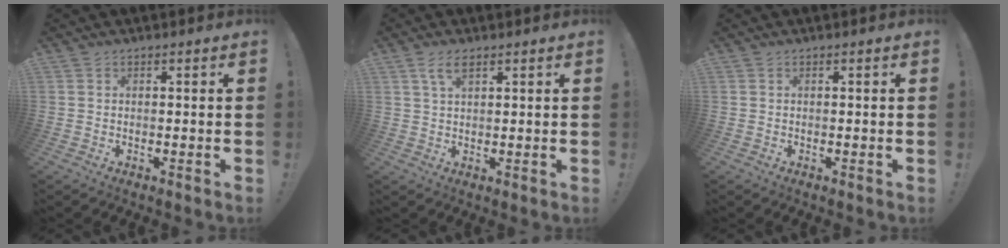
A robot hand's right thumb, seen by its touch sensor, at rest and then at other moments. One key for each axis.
{"total": 4.3, "fx": 2.4, "fy": 1.8, "fz": 3.2, "tx": -0.053, "ty": -0.006, "tz": 0.041}
{"total": 0.0}